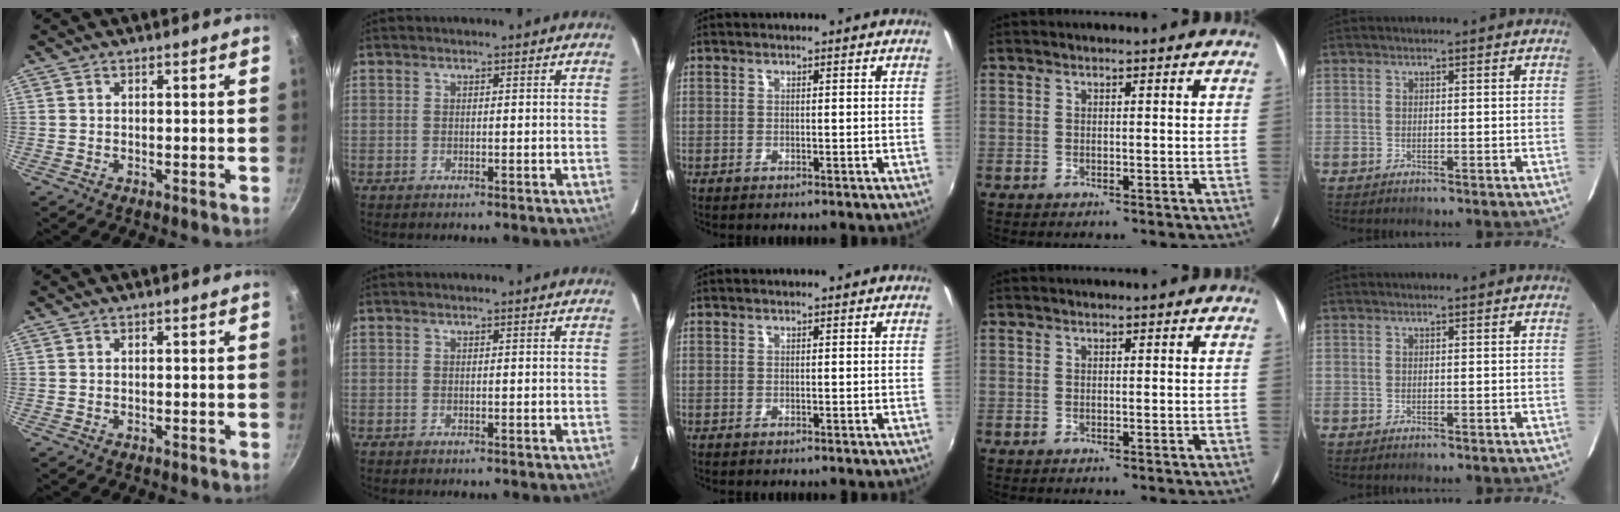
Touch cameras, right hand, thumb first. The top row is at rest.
{}